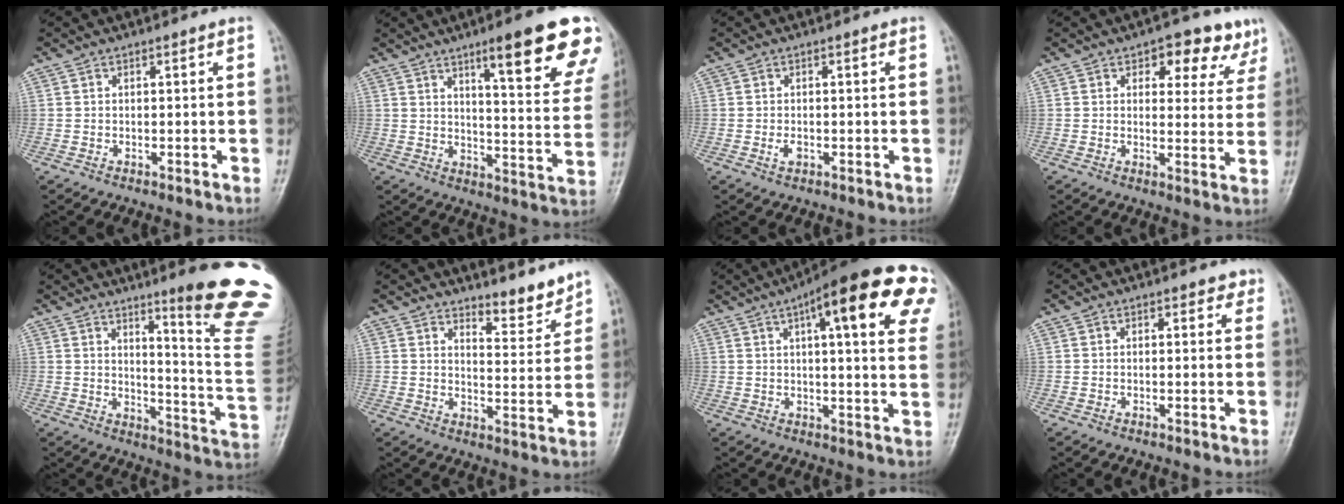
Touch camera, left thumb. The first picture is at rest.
{"total": 19.9, "force": [12.1, 3.9, 15.3], "torque": [-0.165, -0.050, 0.156]}
{"total": 1.4, "force": [-0.4, 0.9, 1.1], "torque": [-0.017, -0.001, -0.006]}
{"total": 9.9, "force": [6.1, 5.7, 5.4], "torque": [-0.018, -0.026, 0.064]}
{"total": 19.6, "force": [12.0, 1.4, 15.4], "torque": [-0.170, -0.091, 0.162]}
{"total": 6.2, "force": [5.6, 1.6, 2.2], "torque": [-0.013, -0.056, 0.091]}
{"total": 23.4, "force": [10.5, 6.4, 19.9], "torque": [-0.249, 0.007, 0.130]}
{"total": 1.8, "force": [1.2, 1.2, 0.8], "torque": [0.011, -0.003, 0.008]}